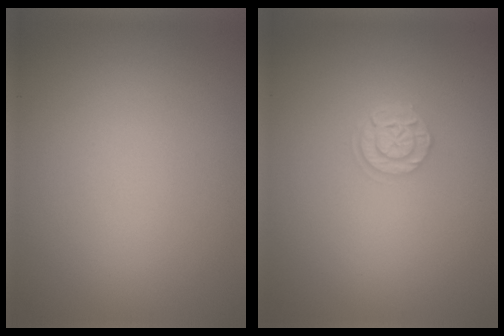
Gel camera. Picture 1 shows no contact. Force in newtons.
{"total": 2.2, "press": 1.8, "slide": 1.2}